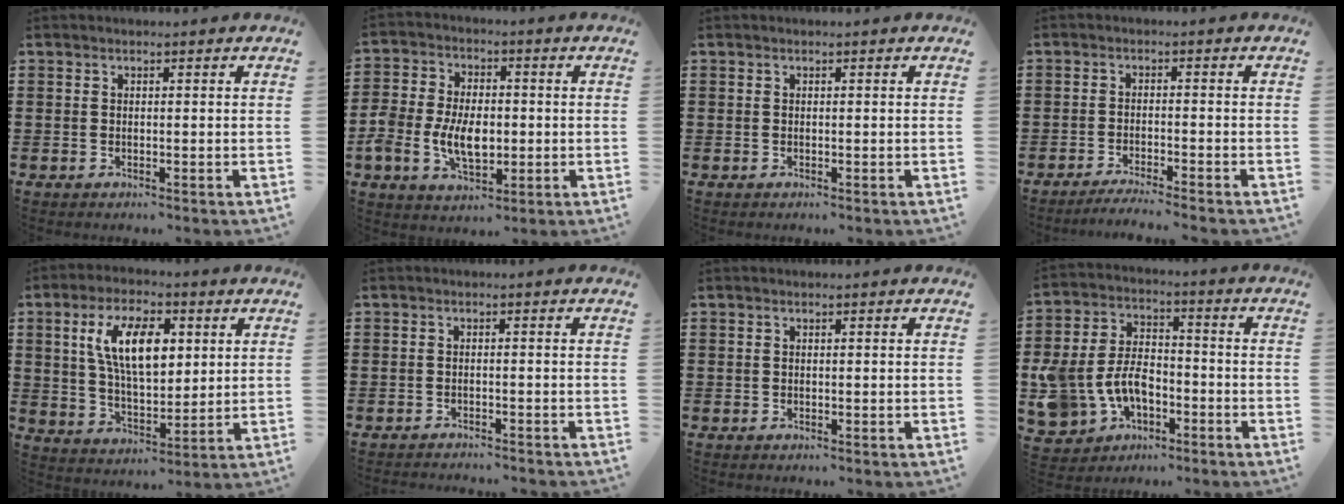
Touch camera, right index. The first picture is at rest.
{"total": 8.1, "force": [-1.5, 5.2, 6.0], "torque": [-0.144, 0.002, -0.033]}
{"total": 0.0}
{"total": 2.5, "force": [-2.3, -0.4, 0.7], "torque": [-0.013, 0.000, -0.047]}
{"total": 10.7, "force": [3.4, 5.0, 8.8], "torque": [-0.188, 0.016, 0.058]}
{"total": 1.3, "force": [-1.3, -0.1, 0.0], "torque": [-0.004, 0.002, -0.027]}
{"total": 0.0}
{"total": 8.8, "force": [-2.8, 6.6, 5.1], "torque": [-0.151, 0.008, -0.057]}